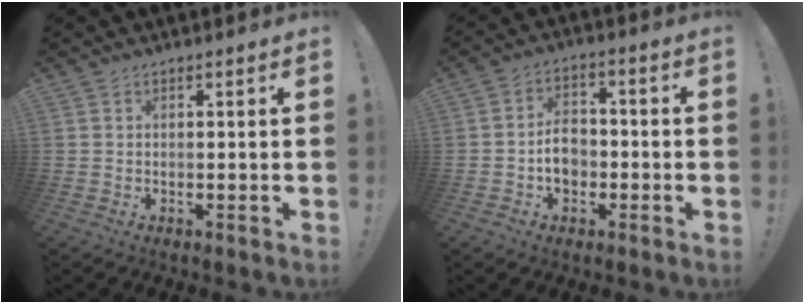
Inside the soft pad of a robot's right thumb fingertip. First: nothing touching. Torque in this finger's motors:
{"motor_torque": [1.09, 0.56, 0.84, -0.40, 0.00]}